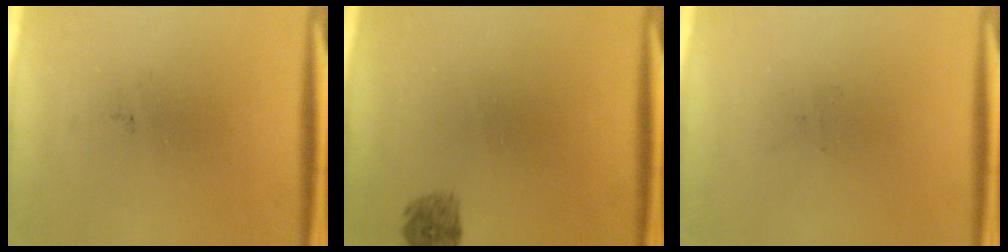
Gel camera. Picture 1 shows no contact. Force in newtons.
{"total": 1.4}
{"total": 0.0}